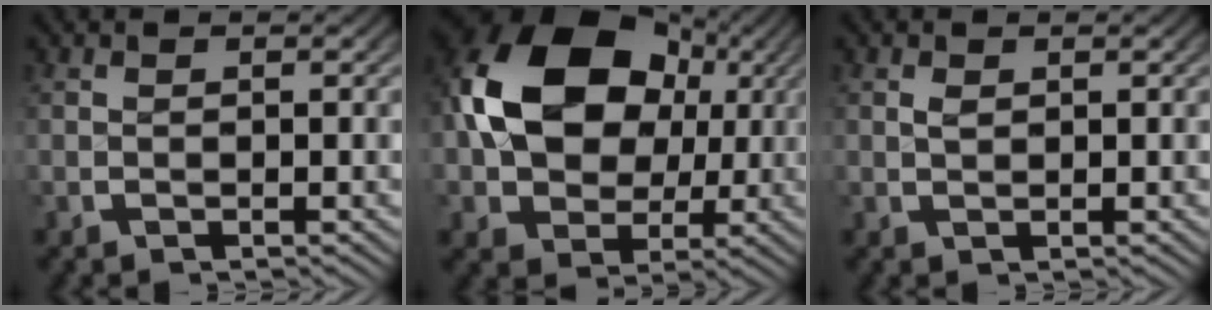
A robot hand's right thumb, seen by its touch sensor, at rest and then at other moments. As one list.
[{"total": 13.8, "force": [2.0, 9.9, 9.5], "torque": [-0.214, -0.035, 0.055]}, {"total": 0.5, "force": [0.3, 0.3, 0.3], "torque": [-0.006, -0.005, 0.013]}]